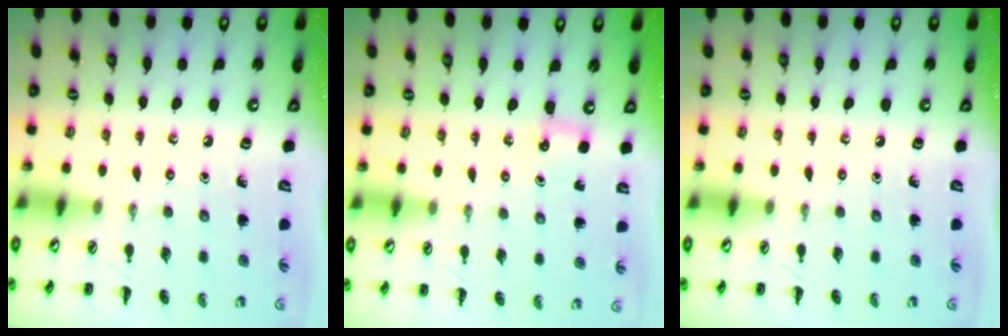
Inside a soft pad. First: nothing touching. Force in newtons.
{"total": 2.8, "press": 2.6, "slide": 0.9}
{"total": 0.0}